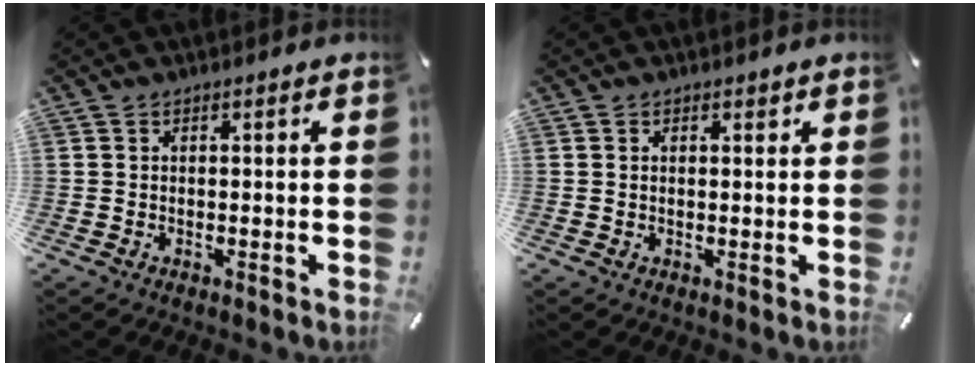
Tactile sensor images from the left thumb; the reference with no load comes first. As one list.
[{"total": 0.9, "force": [0.4, 0.5, 0.5], "torque": [-0.002, 0.000, 0.005]}]